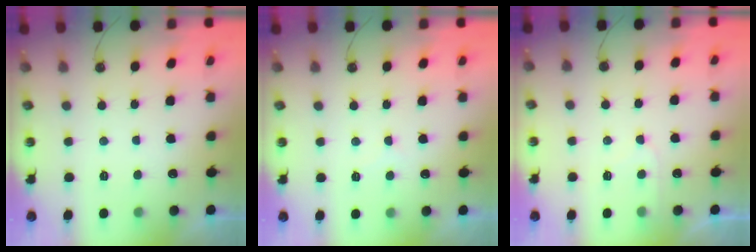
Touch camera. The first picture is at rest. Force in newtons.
{"total": 5.5, "press": 5.4, "slide": 0.7}
{"total": 4.7, "press": 4.6, "slide": 0.5}